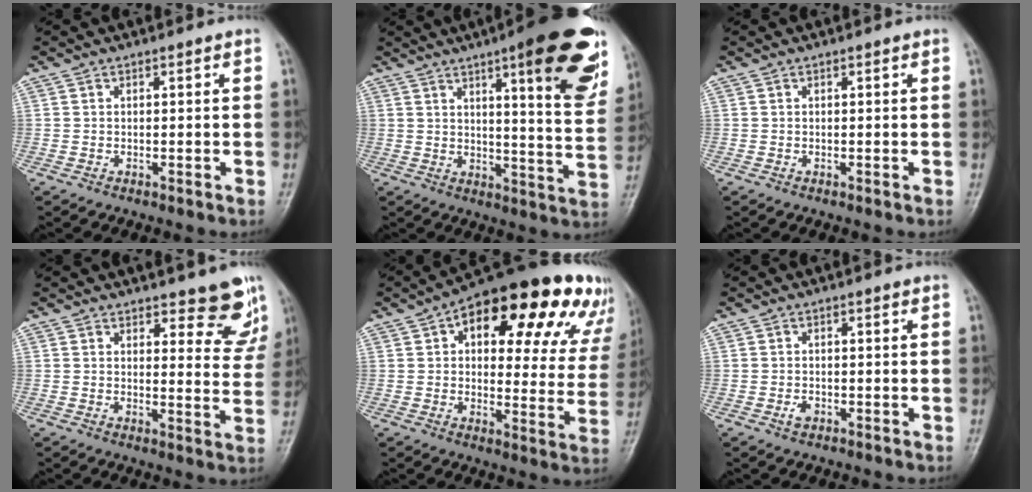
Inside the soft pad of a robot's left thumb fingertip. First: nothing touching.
{"total": 19.9, "force": [10.3, 4.2, 16.5], "torque": [-0.180, -0.043, 0.135]}
{"total": 0.0}
{"total": 8.4, "force": [6.5, 3.1, 4.3], "torque": [-0.010, -0.046, 0.073]}
{"total": 25.8, "force": [13.2, 11.5, 18.9], "torque": [-0.213, 0.007, 0.167]}
{"total": 1.3, "force": [-0.5, 0.9, 0.8], "torque": [-0.013, 0.000, -0.010]}